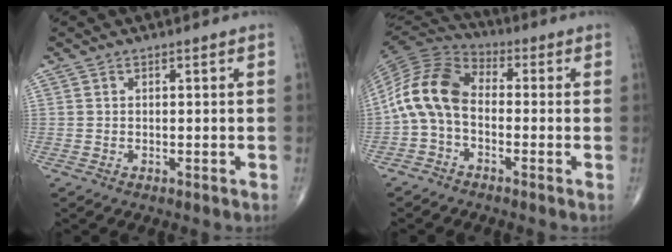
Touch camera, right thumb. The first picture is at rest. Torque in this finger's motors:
{"motor_torque": [0.26, 0.26, 0.70, -0.19, 0.22]}